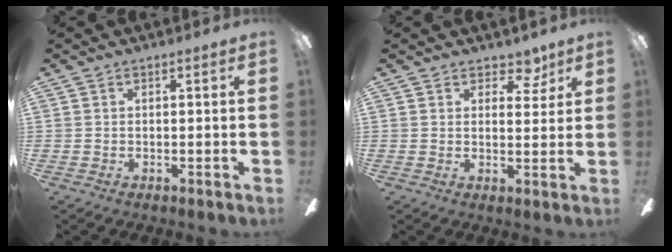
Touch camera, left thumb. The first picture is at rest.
{"total": 5.0, "force": [3.7, 2.8, 1.8], "torque": [-0.013, -0.016, 0.064]}